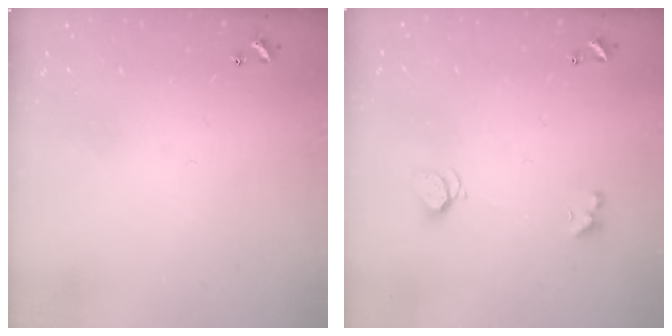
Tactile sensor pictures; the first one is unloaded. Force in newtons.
{"total": 2.0, "press": 2.0, "slide": 0.5}